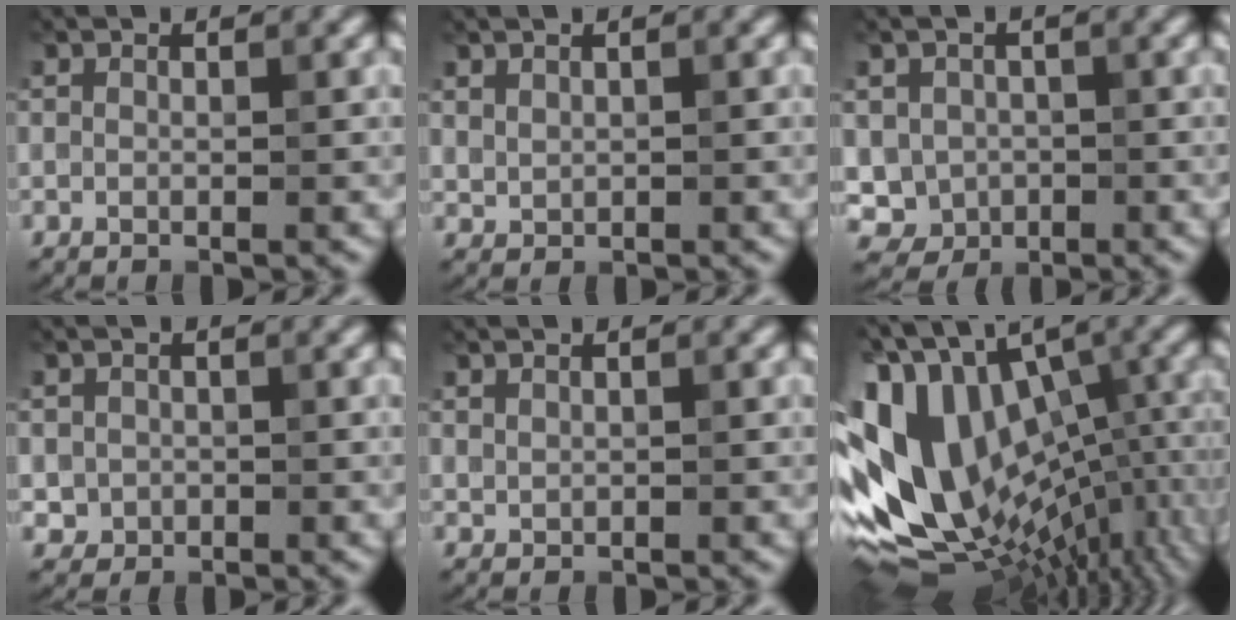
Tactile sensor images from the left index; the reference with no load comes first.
{"total": 1.0, "force": [0.7, 0.6, 0.3], "torque": [-0.006, -0.001, 0.020]}
{"total": 3.1, "force": [-0.3, 2.9, 1.1], "torque": [-0.015, -0.007, -0.001]}
{"total": 1.4, "force": [-0.1, 1.4, 0.1], "torque": [0.006, -0.004, -0.002]}
{"total": 0.6, "force": [0.5, 0.3, 0.1], "torque": [-0.003, -0.001, 0.015]}
{"total": 18.3, "force": [-1.6, 10.7, 14.8], "torque": [-0.251, -0.020, 0.010]}